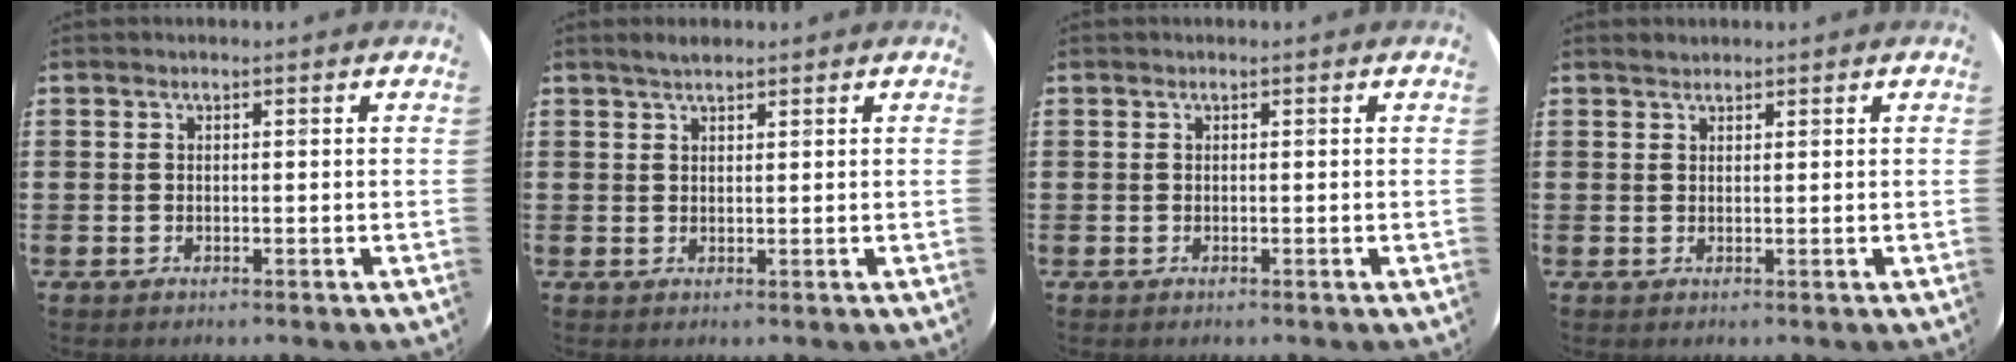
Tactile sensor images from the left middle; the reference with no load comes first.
{"total": 1.7, "force": [1.6, 0.4, 0.7], "torque": [-0.014, 0.003, 0.028]}
{"total": 0.0}
{"total": 1.0, "force": [1.0, 0.3, 0.0], "torque": [0.008, -0.001, 0.017]}